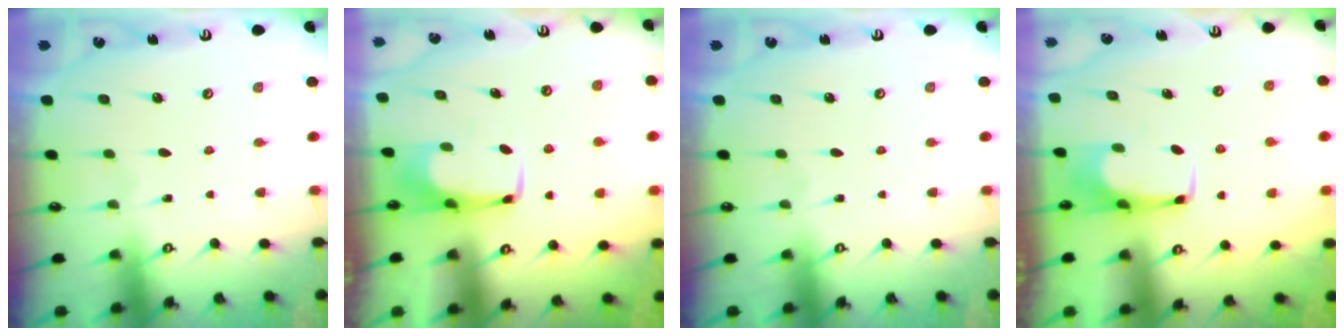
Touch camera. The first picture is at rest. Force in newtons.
{"total": 1.8, "press": 1.6, "slide": 0.6}
{"total": 0.0}
{"total": 0.7, "press": 0.6, "slide": 0.3}